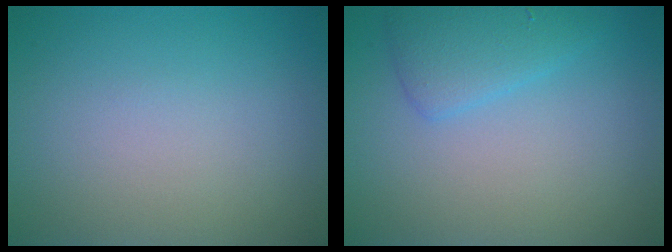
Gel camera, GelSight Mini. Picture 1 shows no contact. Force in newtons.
{"total": 2.6, "press": 2.6, "slide": 0.2}